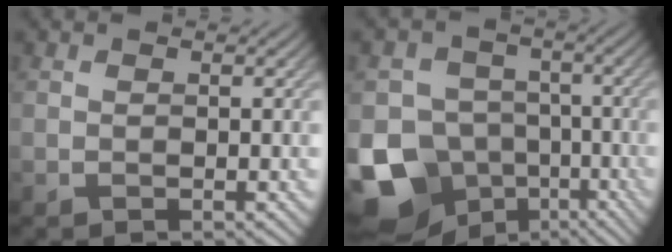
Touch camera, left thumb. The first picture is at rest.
{"total": 13.8, "force": [-6.9, 10.6, 5.5], "torque": [-0.149, -0.023, -0.120]}